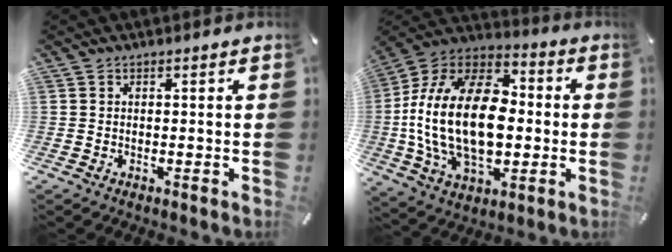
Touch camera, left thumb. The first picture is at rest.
{"total": 26.5, "force": [-1.7, 16.5, 20.7], "torque": [-0.435, 0.006, -0.028]}